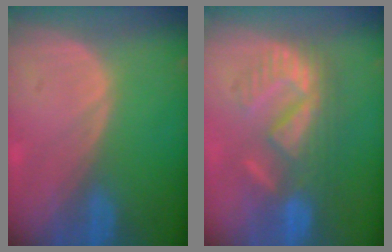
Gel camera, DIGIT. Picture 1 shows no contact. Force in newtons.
{"total": 8.8, "press": 8.7, "slide": 1.7}